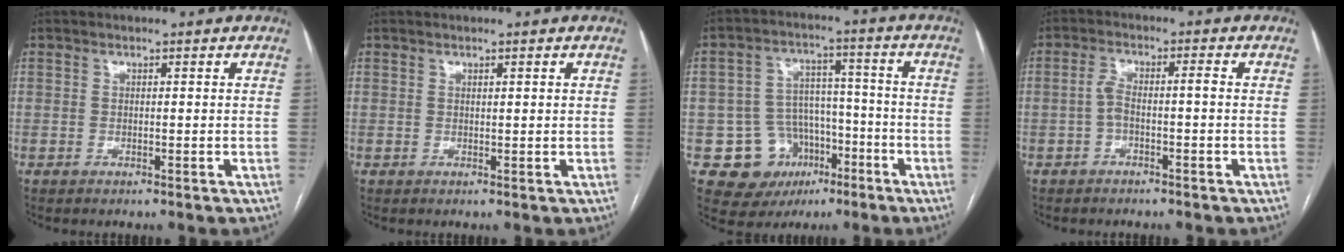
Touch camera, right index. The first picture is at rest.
{"total": 0.6, "force": [0.4, 0.1, 0.5], "torque": [-0.012, 0.002, 0.005]}
{"total": 11.1, "force": [-4.5, 9.6, 3.2], "torque": [-0.046, 0.040, -0.056]}
{"total": 3.4, "force": [-0.9, 0.9, 3.2], "torque": [-0.066, 0.020, -0.016]}